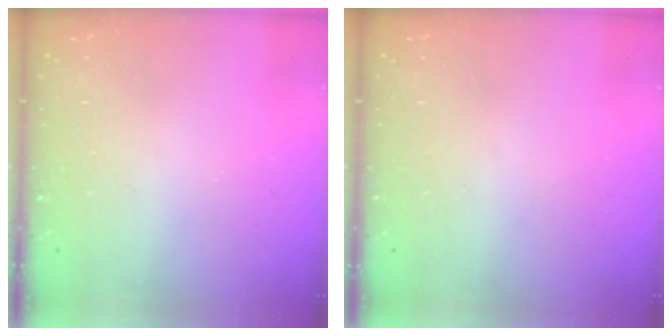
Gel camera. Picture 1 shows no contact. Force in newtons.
{"total": 0.0}